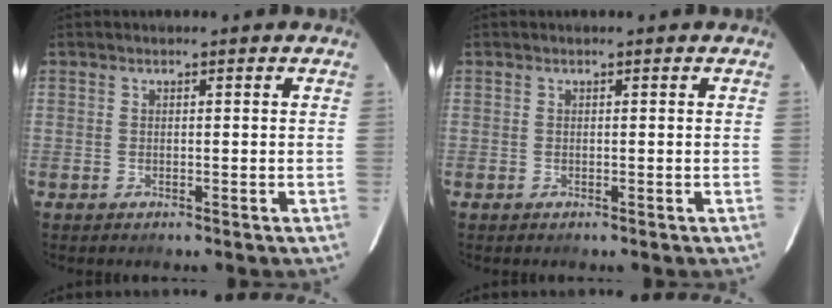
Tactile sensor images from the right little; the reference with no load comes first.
{"total": 0.0}